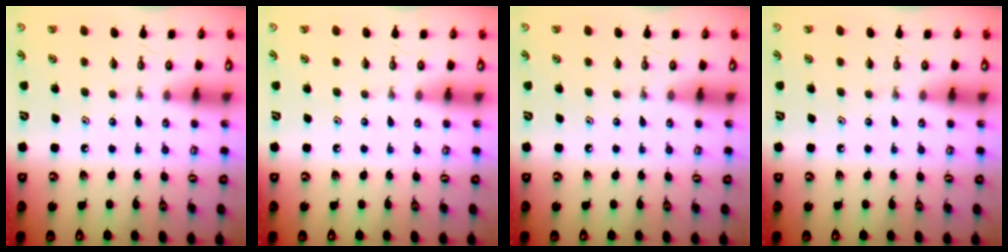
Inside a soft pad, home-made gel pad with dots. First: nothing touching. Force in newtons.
{"total": 0.0}
{"total": 0.0}
{"total": 0.0}